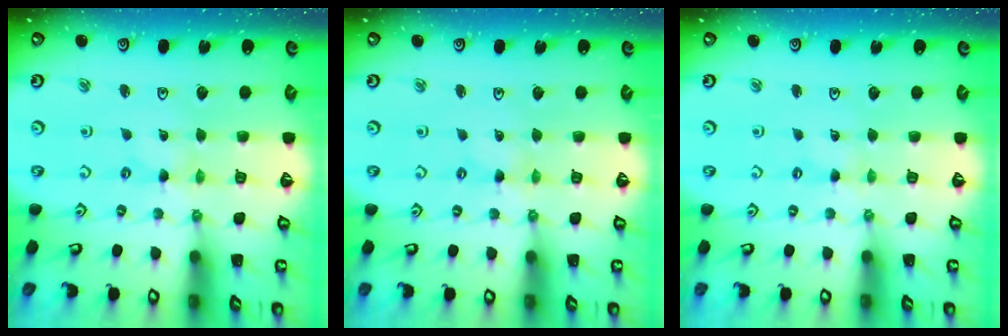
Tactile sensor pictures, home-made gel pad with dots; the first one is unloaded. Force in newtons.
{"total": 0.0}
{"total": 0.0}